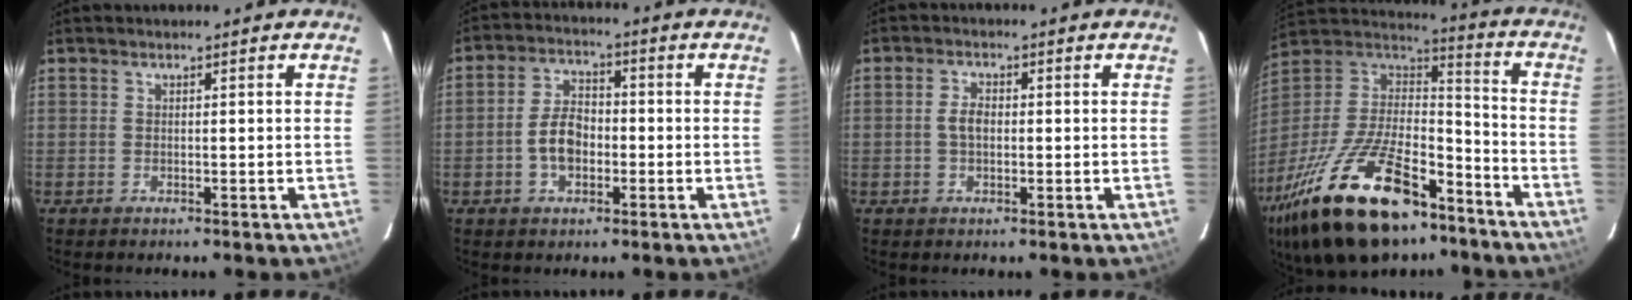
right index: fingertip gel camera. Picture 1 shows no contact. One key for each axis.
{"total": 6.5, "fx": -1.7, "fy": 4.0, "fz": 4.8, "tx": -0.095, "ty": 0.014, "tz": -0.026}
{"total": 2.9, "fx": -0.2, "fy": 1.8, "fz": 2.3, "tx": -0.048, "ty": 0.006, "tz": -0.002}
{"total": 31.5, "fx": -19.8, "fy": 13.4, "fz": 20.5, "tx": -0.408, "ty": -0.025, "tz": -0.315}